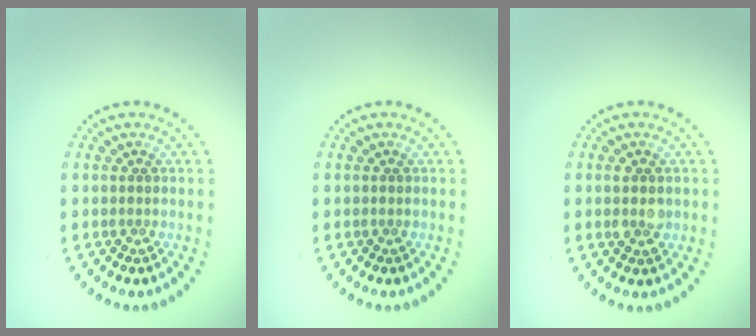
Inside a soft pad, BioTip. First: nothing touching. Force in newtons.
{"total": 0.0}
{"total": 1.7, "press": 1.7, "slide": 0.1}